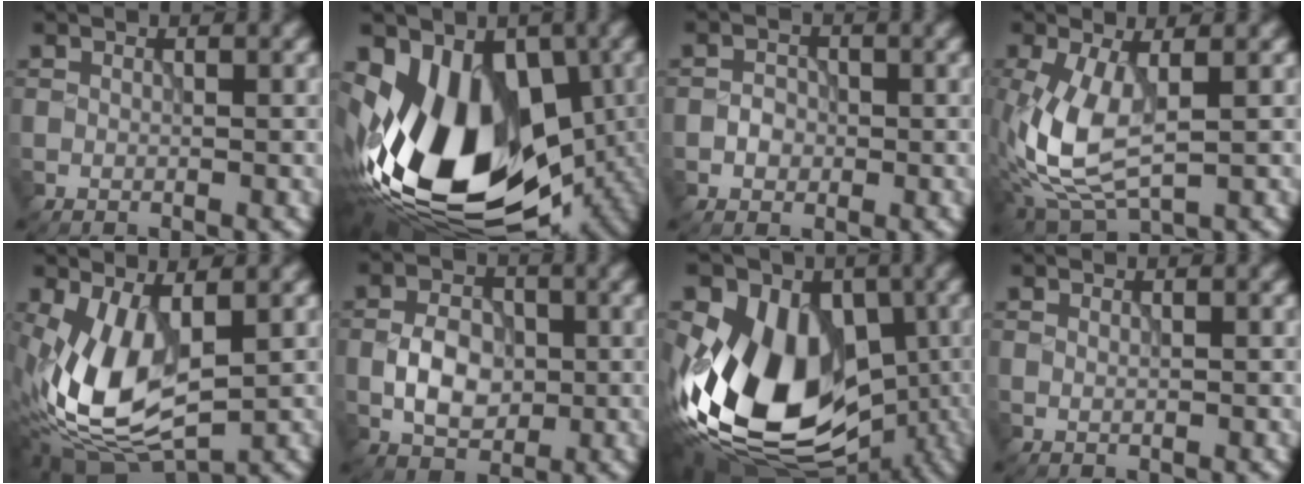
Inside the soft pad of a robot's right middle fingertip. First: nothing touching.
{"total": 17.6, "force": [-2.8, 11.3, 13.2], "torque": [-0.218, -0.024, -0.050]}
{"total": 1.3, "force": [-0.4, 1.2, 0.5], "torque": [-0.005, 0.003, -0.011]}
{"total": 6.4, "force": [-0.1, 3.1, 5.6], "torque": [-0.140, -0.004, 0.002]}
{"total": 8.1, "force": [0.0, 4.1, 7.0], "torque": [-0.160, -0.004, 0.001]}
{"total": 4.2, "force": [-0.6, 2.9, 3.0], "torque": [-0.051, 0.003, -0.013]}
{"total": 16.4, "force": [-1.7, 11.9, 11.1], "torque": [-0.179, -0.006, -0.028]}
{"total": 0.0}